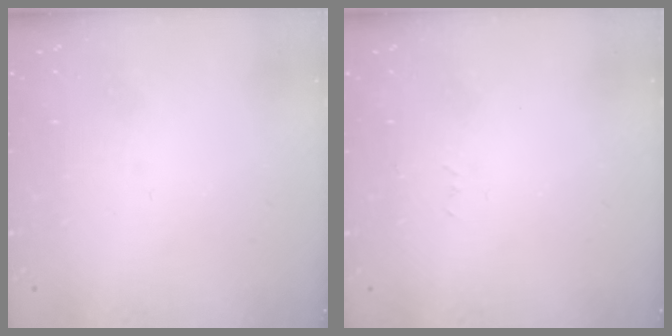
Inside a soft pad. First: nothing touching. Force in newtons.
{"total": 2.6, "press": 2.6, "slide": 0.4}